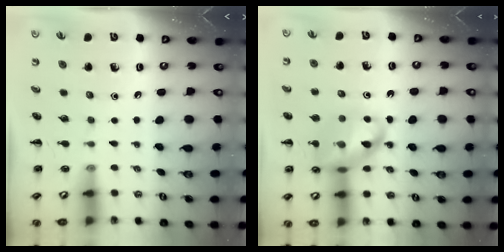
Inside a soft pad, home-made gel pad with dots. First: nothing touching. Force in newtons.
{"total": 15.6, "press": 15.3, "slide": 3.1}